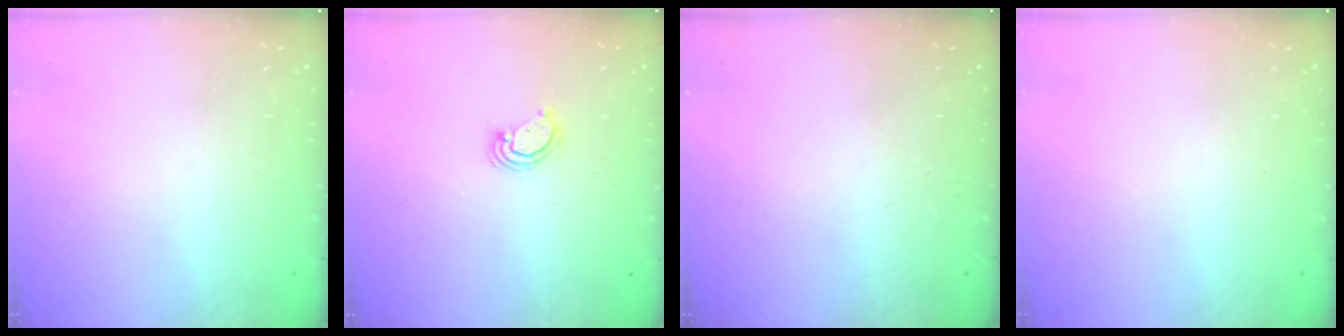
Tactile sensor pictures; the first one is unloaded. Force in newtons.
{"total": 2.6, "press": 2.6, "slide": 0.3}
{"total": 0.0}
{"total": 0.0}